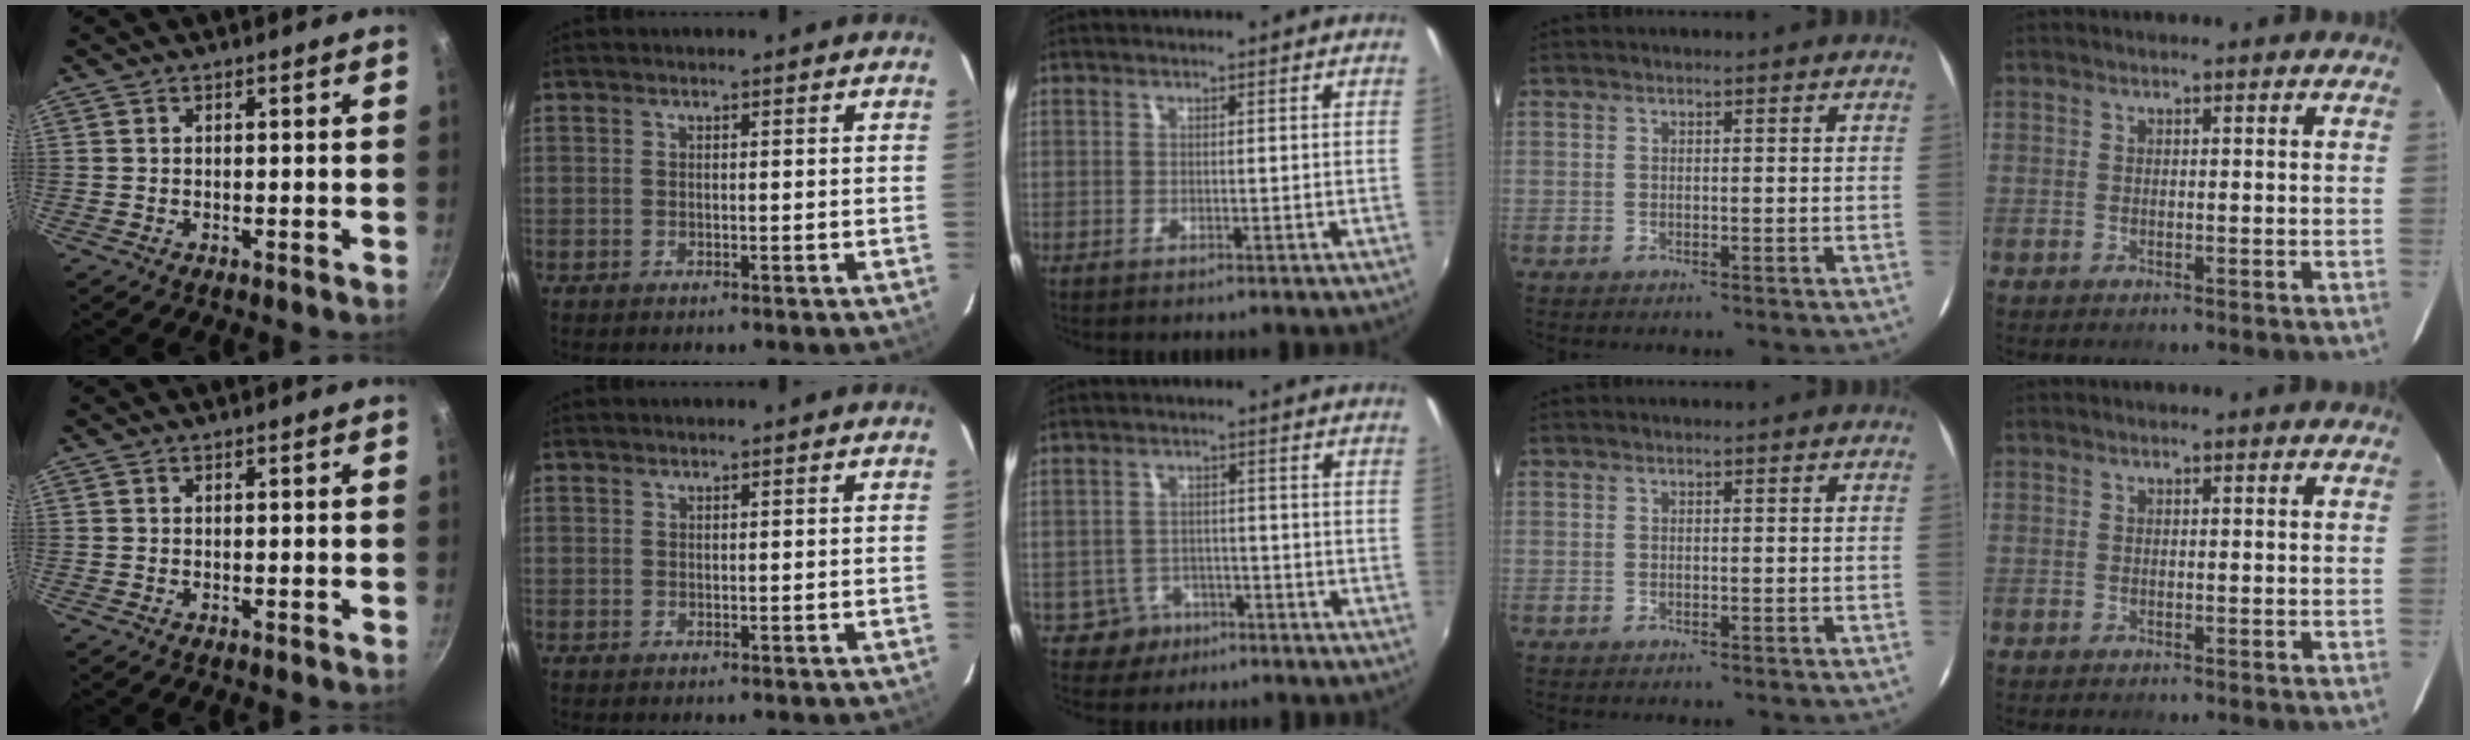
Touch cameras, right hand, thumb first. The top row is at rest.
{"middle": {"total": 4.3, "force": [-2.7, 3.4, 0.3], "torque": [-0.020, 0.011, -0.038]}}